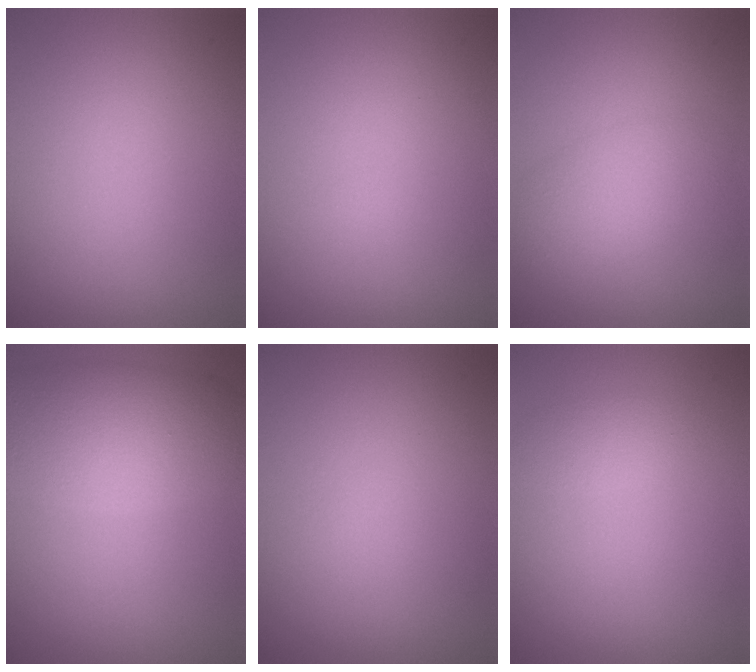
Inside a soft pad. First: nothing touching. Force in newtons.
{"total": 0.0}
{"total": 3.0, "press": 3.0, "slide": 0.2}
{"total": 5.6, "press": 5.6, "slide": 0.5}
{"total": 0.0}
{"total": 1.2, "press": 1.2, "slide": 0.0}